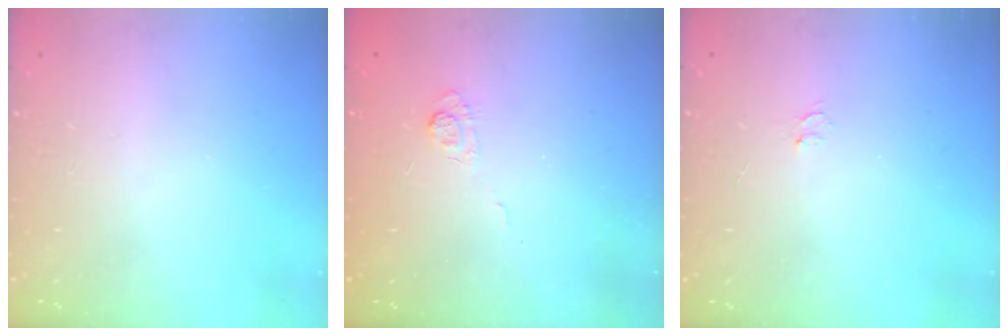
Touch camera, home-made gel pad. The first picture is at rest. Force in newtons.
{"total": 2.9, "press": 2.4, "slide": 1.6}
{"total": 3.5, "press": 3.4, "slide": 0.4}